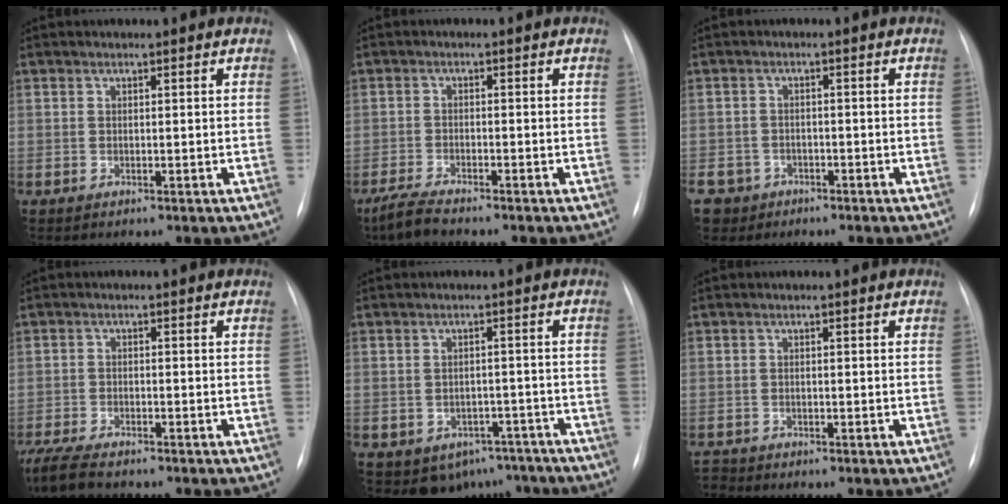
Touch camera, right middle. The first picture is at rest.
{"total": 4.1, "force": [-3.5, 0.4, 2.1], "torque": [-0.048, -0.014, -0.065]}
{"total": 7.4, "force": [-4.4, 5.9, 1.1], "torque": [-0.040, 0.003, -0.071]}
{"total": 8.8, "force": [-7.2, 2.4, 4.5], "torque": [-0.087, -0.020, -0.124]}
{"total": 8.1, "force": [-5.6, 5.6, 1.5], "torque": [-0.004, 0.016, -0.065]}
{"total": 1.5, "force": [-1.4, 0.3, -0.5], "torque": [0.008, -0.006, -0.024]}